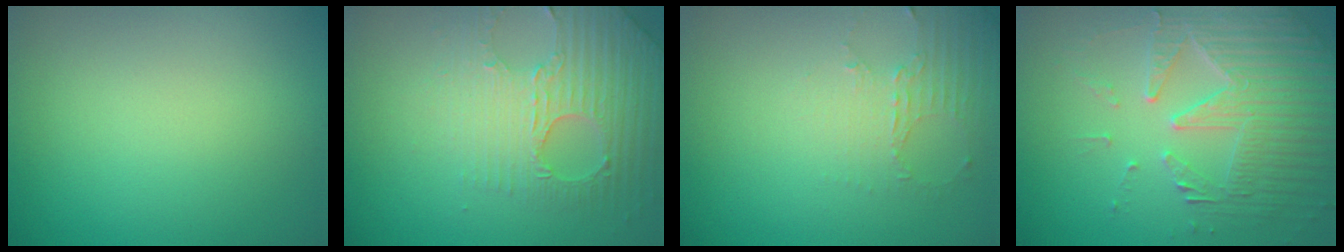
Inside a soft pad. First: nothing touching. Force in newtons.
{"total": 3.8, "press": 3.7, "slide": 1.0}
{"total": 2.2, "press": 1.6, "slide": 1.5}
{"total": 5.2, "press": 4.5, "slide": 2.6}